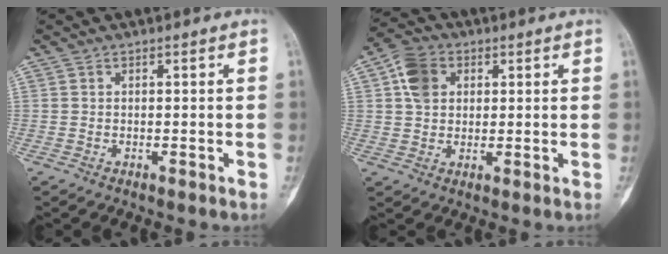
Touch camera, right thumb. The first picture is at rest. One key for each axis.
{"total": 7.1, "fx": 2.0, "fy": 5.5, "fz": 3.9, "tx": -0.060, "ty": 0.008, "tz": 0.032}